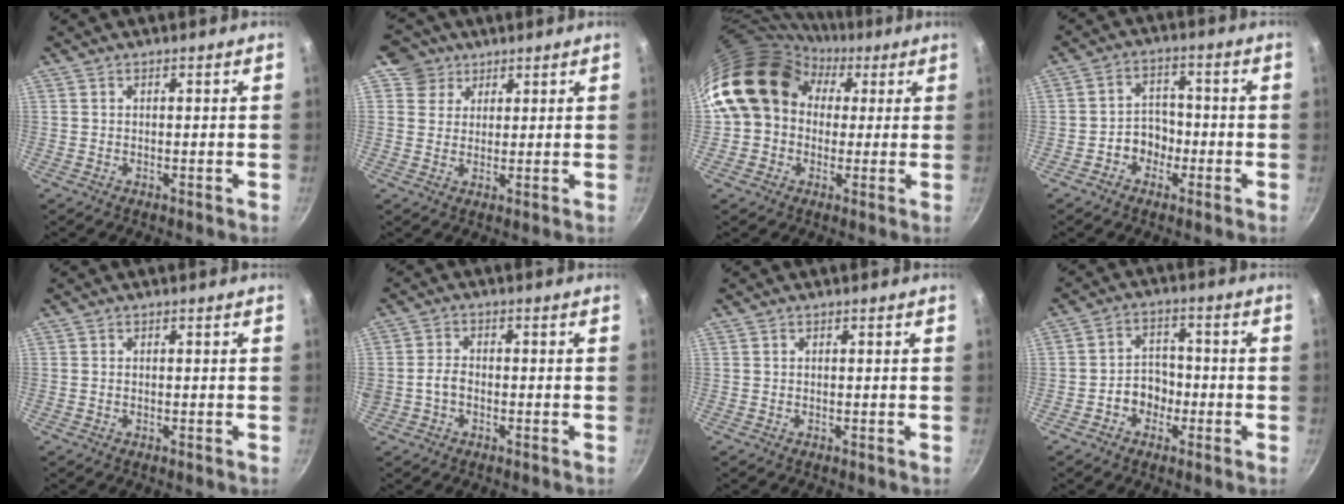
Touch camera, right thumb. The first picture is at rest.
{"total": 5.2, "force": [2.8, 4.4, 0.4], "torque": [0.032, 0.003, 0.039]}
{"total": 14.6, "force": [3.2, 11.8, 8.0], "torque": [-0.104, 0.029, 0.041]}
{"total": 5.7, "force": [-2.3, 4.6, 2.4], "torque": [-0.001, 0.033, -0.042]}
{"total": 0.0}
{"total": 3.1, "force": [-1.0, 2.3, 1.9], "torque": [-0.028, 0.018, -0.019]}
{"total": 0.0}
{"total": 6.1, "force": [-2.2, 4.9, 2.8], "torque": [-0.010, 0.031, -0.041]}